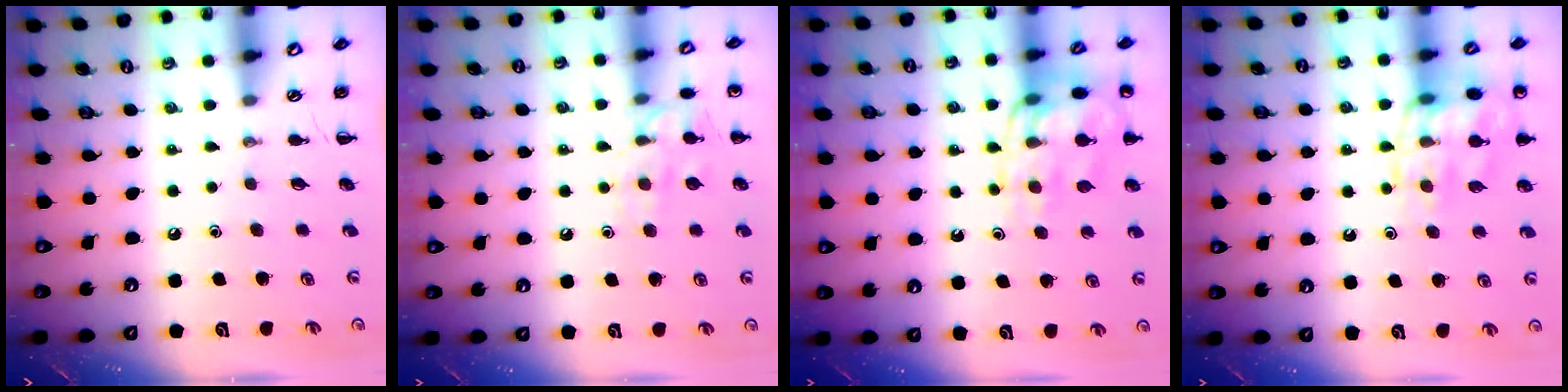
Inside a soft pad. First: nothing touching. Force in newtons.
{"total": 10.0, "press": 10.0, "slide": 0.9}
{"total": 13.5, "press": 13.4, "slide": 1.5}
{"total": 14.5, "press": 14.4, "slide": 2.0}